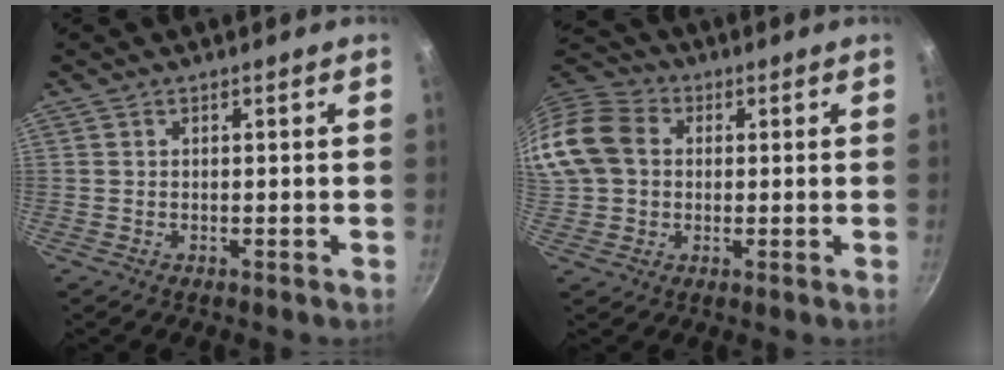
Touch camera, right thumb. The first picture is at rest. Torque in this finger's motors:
{"motor_torque": [0.70, 2.30, 1.37, -0.05, 0.30]}